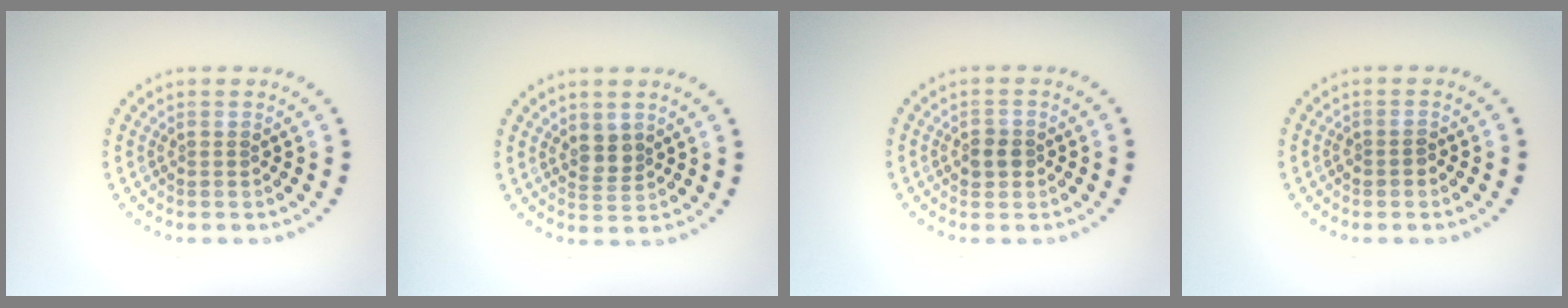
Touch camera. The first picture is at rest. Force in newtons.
{"total": 1.9, "press": 1.7, "slide": 0.8}
{"total": 1.8, "press": 1.7, "slide": 0.5}
{"total": 0.9, "press": 0.8, "slide": 0.4}